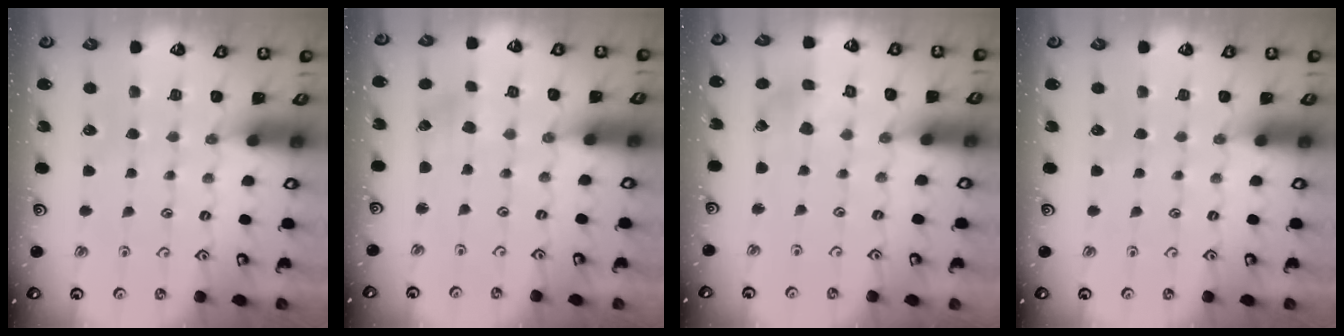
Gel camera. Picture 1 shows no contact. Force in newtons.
{"total": 3.8, "press": 3.8, "slide": 0.6}
{"total": 2.6, "press": 2.5, "slide": 0.3}
{"total": 0.0}